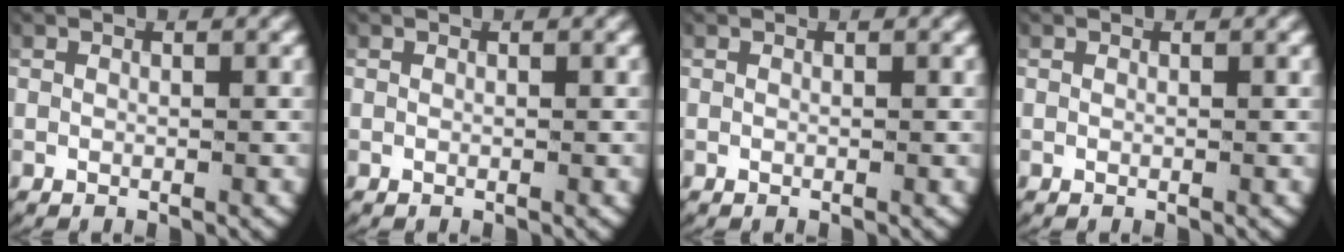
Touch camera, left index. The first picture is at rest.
{"total": 0.0}
{"total": 0.0}
{"total": 0.0}